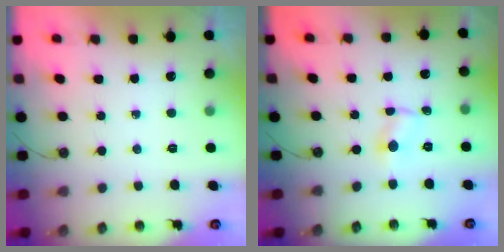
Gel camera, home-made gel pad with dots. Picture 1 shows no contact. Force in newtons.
{"total": 1.7, "press": 1.7, "slide": 0.2}